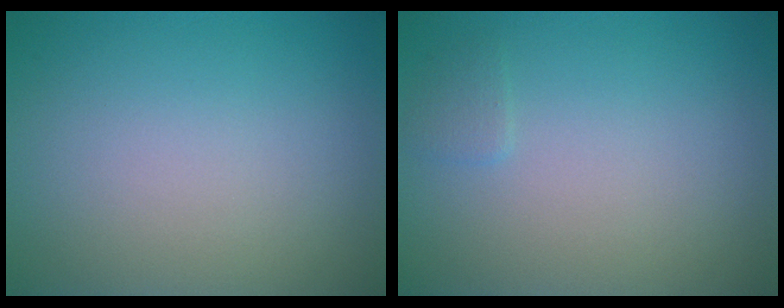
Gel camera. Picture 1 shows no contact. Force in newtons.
{"total": 0.7, "press": 0.7, "slide": 0.1}